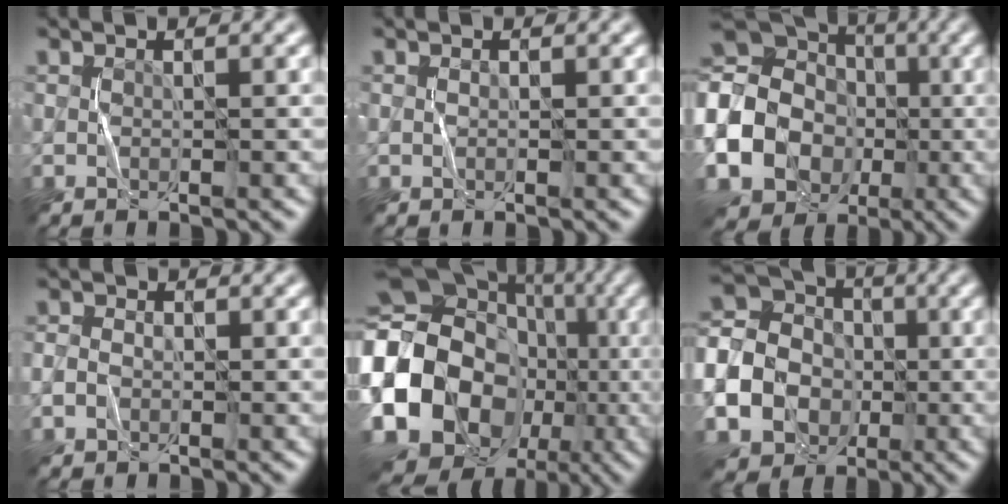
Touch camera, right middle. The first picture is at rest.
{"total": 0.0}
{"total": 24.9, "force": [-5.7, 22.8, 8.1], "torque": [-0.186, -0.020, -0.155]}
{"total": 1.3, "force": [-0.4, 1.1, 0.7], "torque": [-0.016, -0.001, -0.007]}
{"total": 19.9, "force": [-4.7, 16.4, 10.2], "torque": [-0.198, -0.003, -0.097]}
{"total": 20.7, "force": [-4.3, 19.0, 7.1], "torque": [-0.201, -0.020, -0.119]}